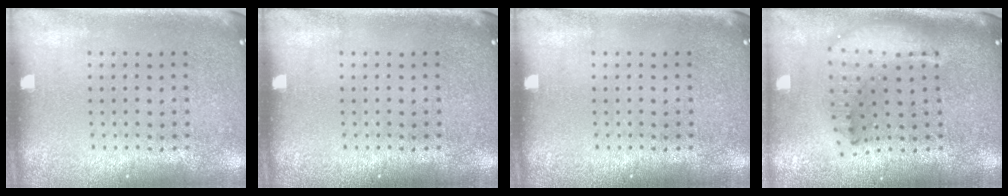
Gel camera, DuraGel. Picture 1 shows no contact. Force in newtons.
{"total": 0.0}
{"total": 0.0}
{"total": 2.2, "press": 1.7, "slide": 1.4}